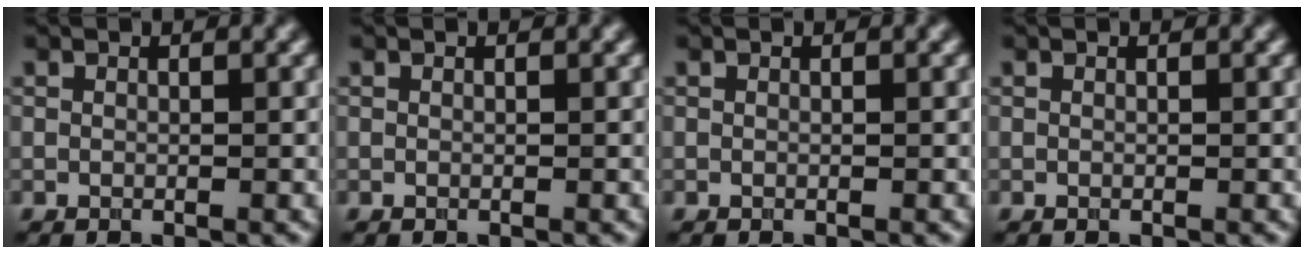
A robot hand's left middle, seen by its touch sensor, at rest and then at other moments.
{"total": 0.0}
{"total": 0.0}
{"total": 0.0}